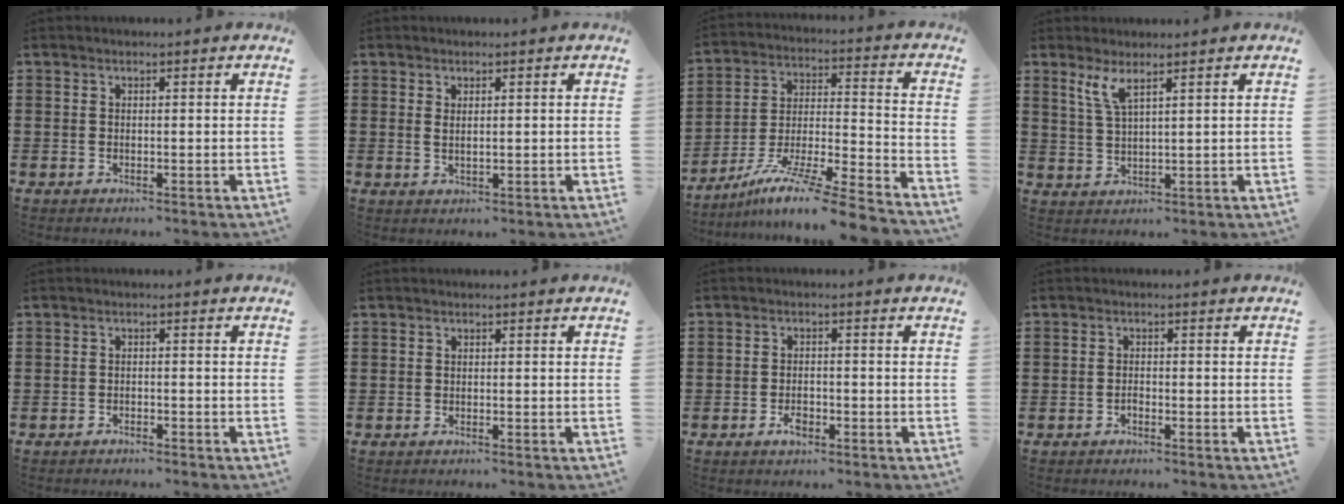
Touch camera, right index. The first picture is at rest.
{"total": 1.3, "force": [0.7, 0.3, 1.1], "torque": [-0.023, 0.000, 0.013]}
{"total": 11.3, "force": [-9.2, 0.1, 6.5], "torque": [-0.111, 0.006, -0.181]}
{"total": 3.4, "force": [2.3, 0.5, 2.5], "torque": [-0.056, 0.001, 0.041]}
{"total": 1.2, "force": [-1.1, 0.2, 0.1], "torque": [-0.006, 0.002, -0.024]}
{"total": 0.0}
{"total": 2.5, "force": [-1.2, 1.1, 1.9], "torque": [-0.037, -0.001, -0.021]}
{"total": 0.9, "force": [-0.6, 0.3, 0.5], "torque": [-0.014, -0.007, -0.009]}